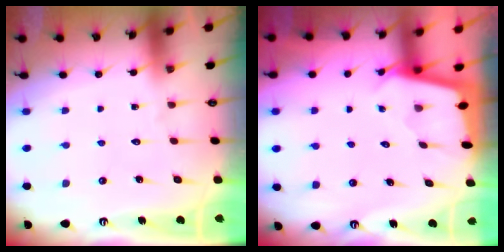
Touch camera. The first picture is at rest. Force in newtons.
{"total": 2.0, "press": 2.0, "slide": 0.2}